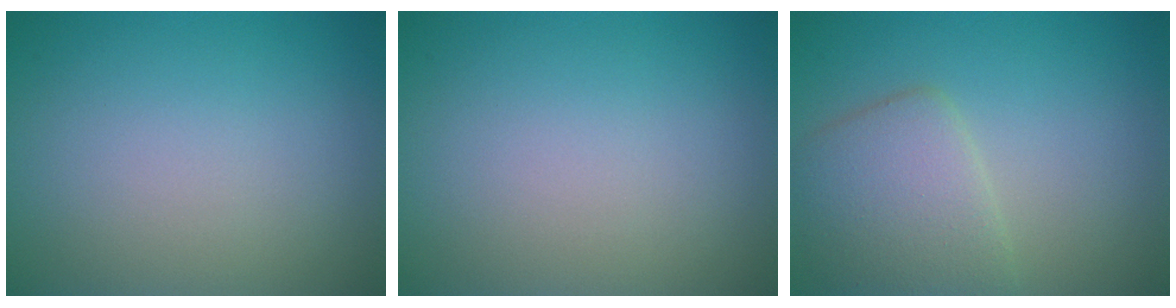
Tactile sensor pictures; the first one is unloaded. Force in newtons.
{"total": 0.0}
{"total": 4.4, "press": 4.4, "slide": 0.1}